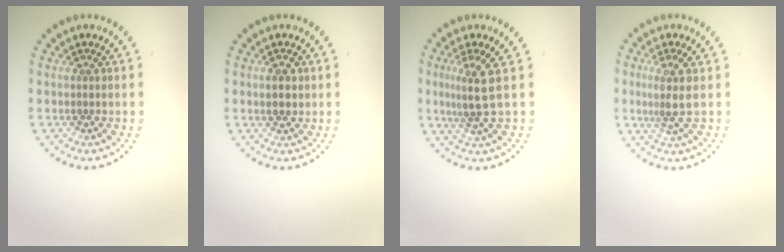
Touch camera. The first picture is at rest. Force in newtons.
{"total": 1.9, "press": 1.9, "slide": 0.2}
{"total": 3.1, "press": 2.3, "slide": 2.1}
{"total": 2.7, "press": 2.1, "slide": 1.7}